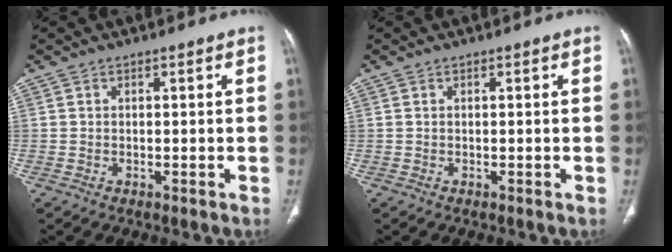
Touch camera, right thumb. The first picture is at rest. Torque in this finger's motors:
{"motor_torque": [-0.01, 0.01, -0.01, 0.01, 0.00]}